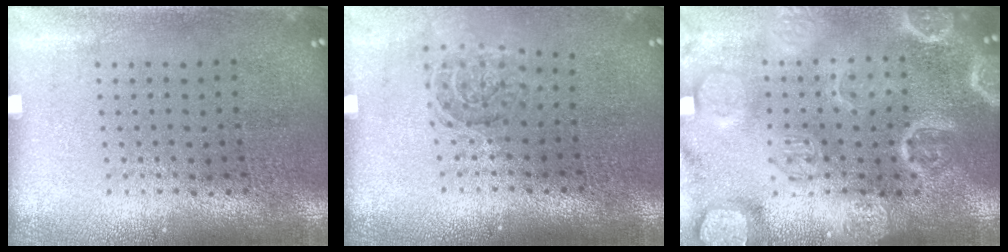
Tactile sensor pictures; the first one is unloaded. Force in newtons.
{"total": 1.4, "press": 1.2, "slide": 0.8}
{"total": 3.9, "press": 3.9, "slide": 0.4}